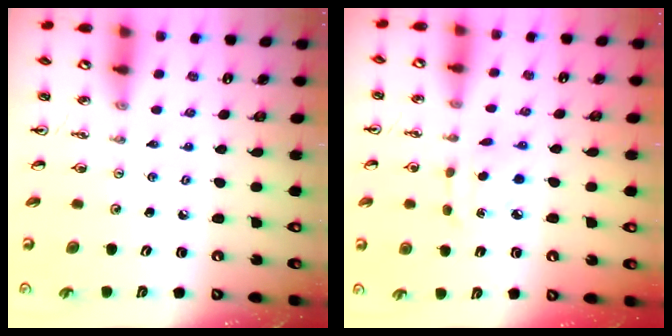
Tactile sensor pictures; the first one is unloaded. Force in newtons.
{"total": 2.8, "press": 2.8, "slide": 0.4}